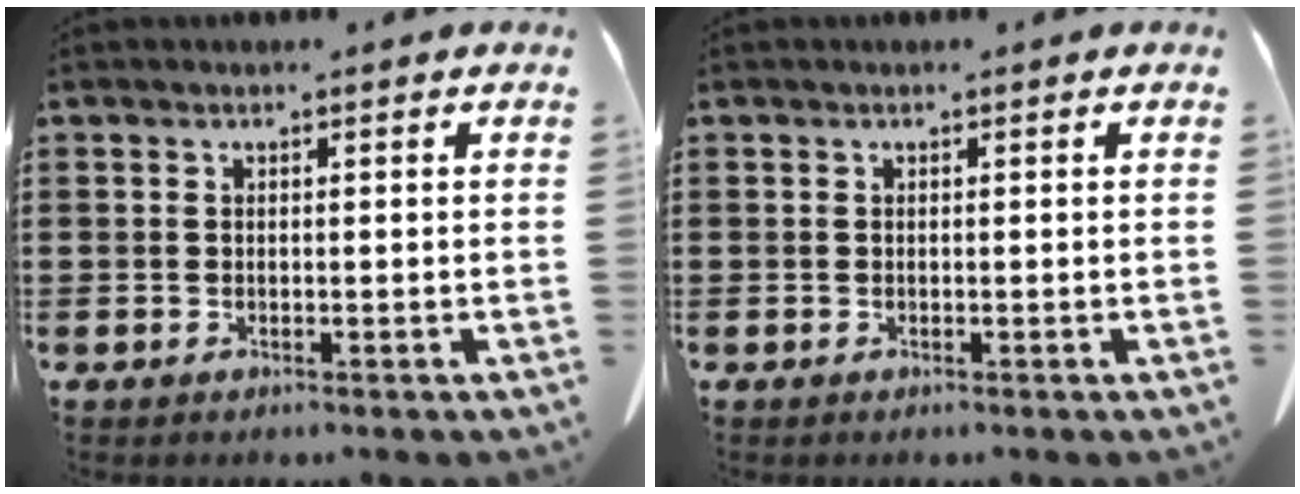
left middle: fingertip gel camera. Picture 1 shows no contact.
{"total": 0.0}